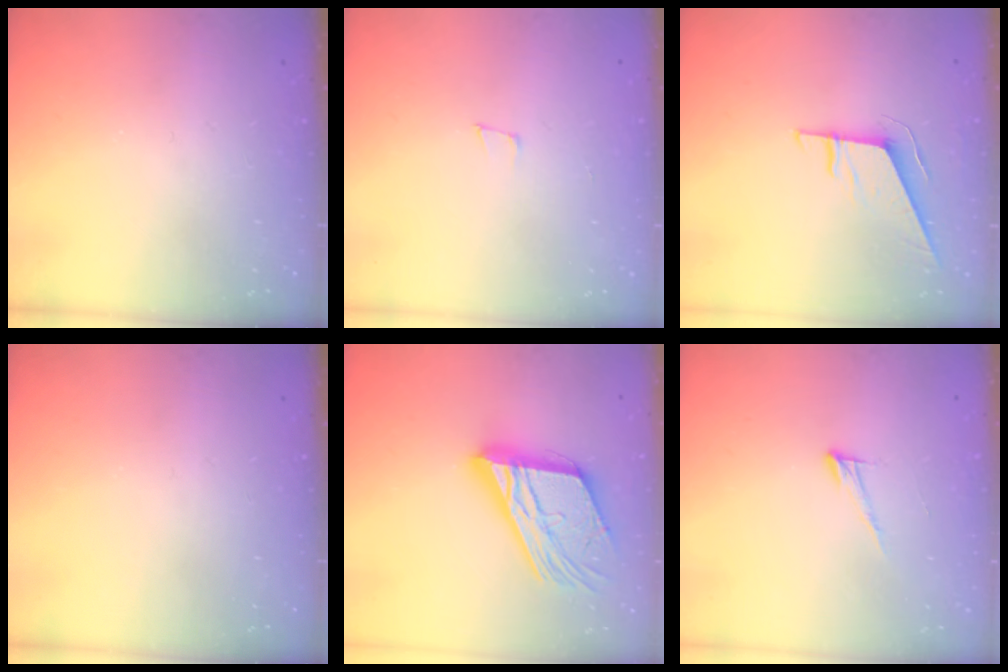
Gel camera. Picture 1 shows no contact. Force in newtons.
{"total": 4.4, "press": 3.3, "slide": 2.9}
{"total": 8.0, "press": 7.9, "slide": 0.3}
{"total": 0.0}
{"total": 21.7, "press": 21.6, "slide": 2.3}
{"total": 6.5, "press": 6.5, "slide": 0.4}